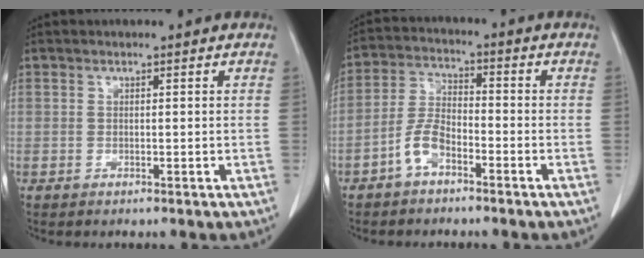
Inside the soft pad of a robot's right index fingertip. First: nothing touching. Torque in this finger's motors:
{"motor_torque": [0.34, -0.33, -0.08, -0.04]}